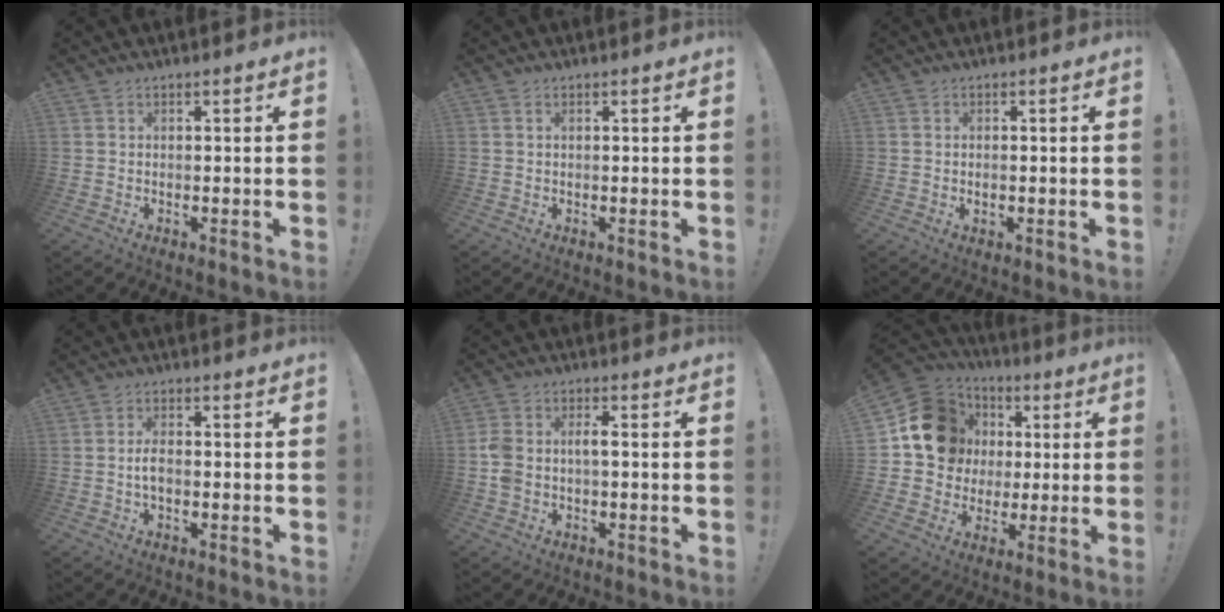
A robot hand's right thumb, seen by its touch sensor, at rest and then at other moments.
{"total": 0.5, "force": [0.3, 0.3, 0.3], "torque": [-0.009, 0.002, 0.006]}
{"total": 0.7, "force": [-0.2, 0.1, 0.6], "torque": [-0.006, -0.003, -0.004]}
{"total": 3.7, "force": [-0.7, 1.7, 3.3], "torque": [-0.056, 0.003, -0.016]}
{"total": 5.8, "force": [-0.8, 3.5, 4.6], "torque": [-0.108, 0.012, -0.018]}
{"total": 17.0, "force": [3.6, 15.1, 6.9], "torque": [-0.084, -0.001, 0.094]}